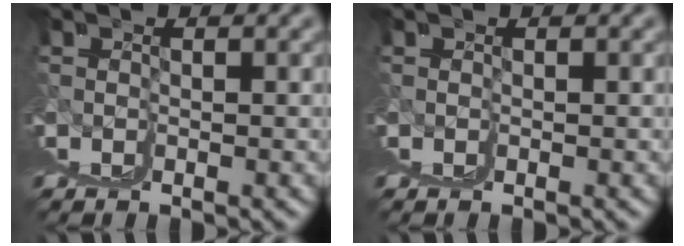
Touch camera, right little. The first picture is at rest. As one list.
[{"total": 0.0}]